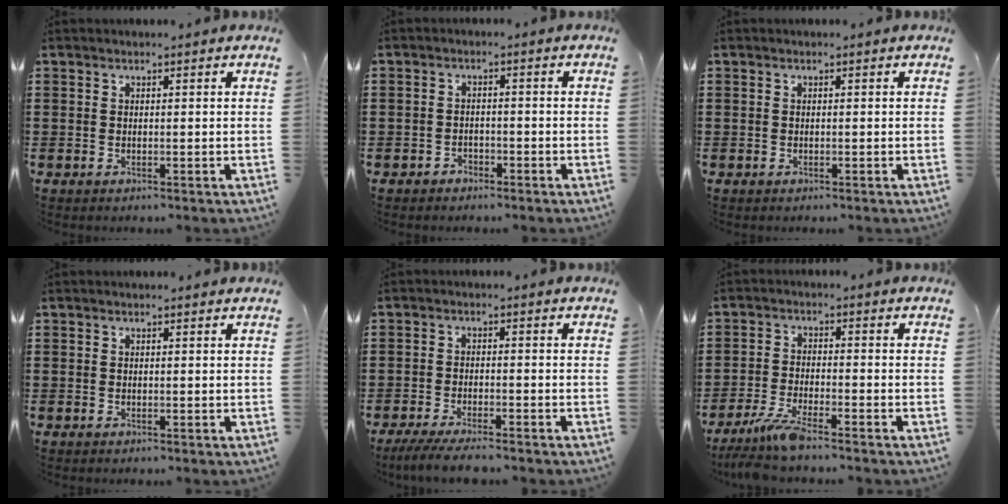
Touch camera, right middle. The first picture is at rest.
{"total": 1.8, "force": [-1.6, 0.9, -0.2], "torque": [-0.004, 0.002, -0.036]}
{"total": 0.0}
{"total": 0.0}
{"total": 4.0, "force": [-3.7, 0.2, 1.7], "torque": [-0.041, -0.010, -0.074]}
{"total": 5.4, "force": [-4.4, 0.3, 3.1], "torque": [-0.077, -0.017, -0.087]}